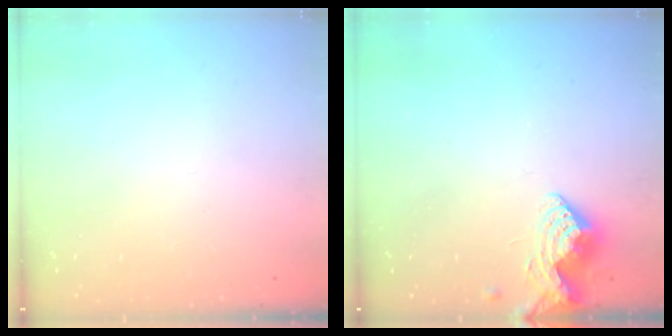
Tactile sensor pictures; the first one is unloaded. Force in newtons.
{"total": 8.2, "press": 8.1, "slide": 0.3}